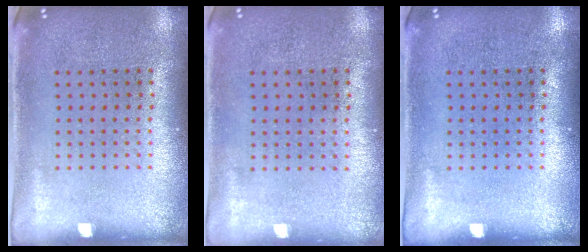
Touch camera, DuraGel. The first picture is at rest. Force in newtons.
{"total": 0.0}
{"total": 0.0}